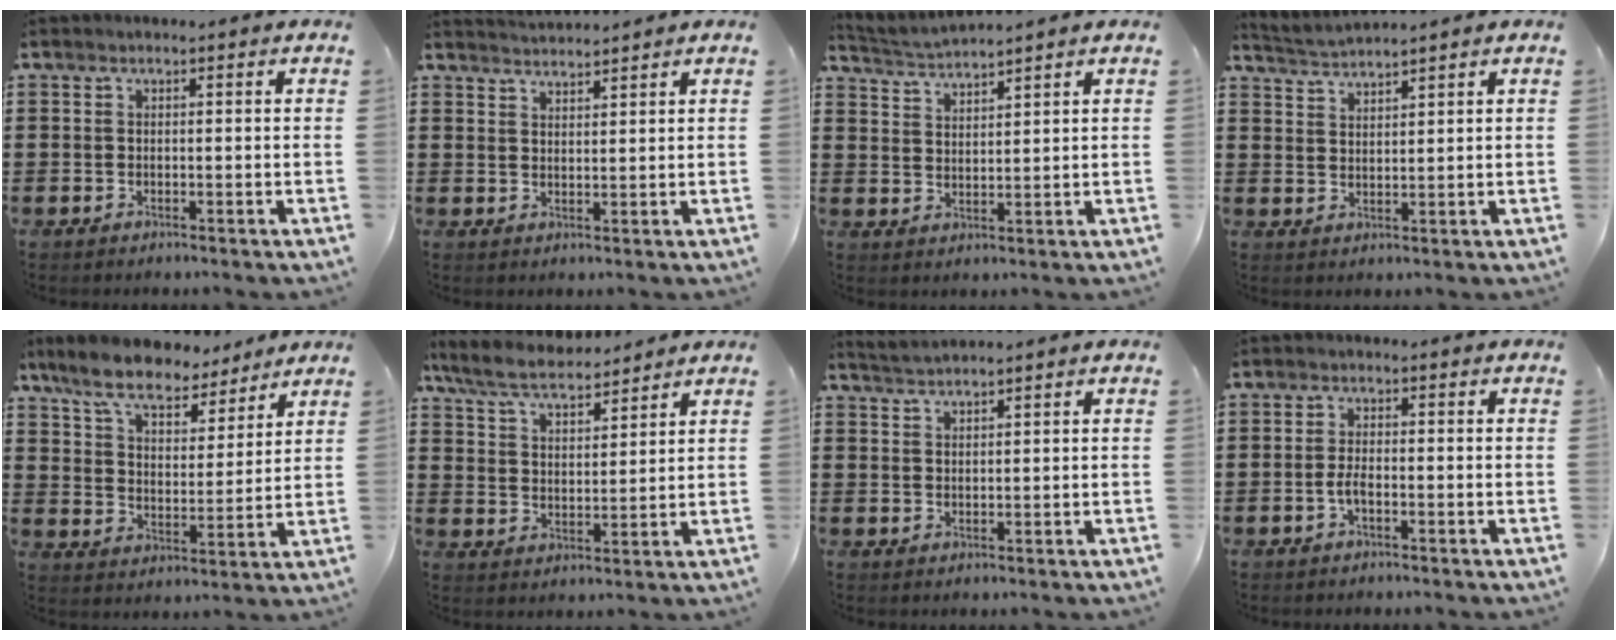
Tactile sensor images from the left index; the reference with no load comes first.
{"total": 2.4, "force": [2.4, -0.2, -0.2], "torque": [-0.004, -0.005, 0.046]}
{"total": 2.7, "force": [2.6, -0.4, 0.0], "torque": [-0.011, -0.013, 0.046]}
{"total": 2.1, "force": [2.1, -0.4, -0.2], "torque": [-0.006, -0.008, 0.038]}
{"total": 8.6, "force": [7.6, 2.0, 3.5], "torque": [-0.100, -0.030, 0.137]}
{"total": 6.6, "force": [6.0, 1.1, 2.5], "torque": [-0.072, -0.022, 0.108]}
{"total": 1.8, "force": [1.8, -0.3, 0.1], "torque": [-0.006, 0.002, 0.035]}
{"total": 2.3, "force": [-0.8, 0.7, 2.0], "torque": [-0.054, -0.003, -0.020]}